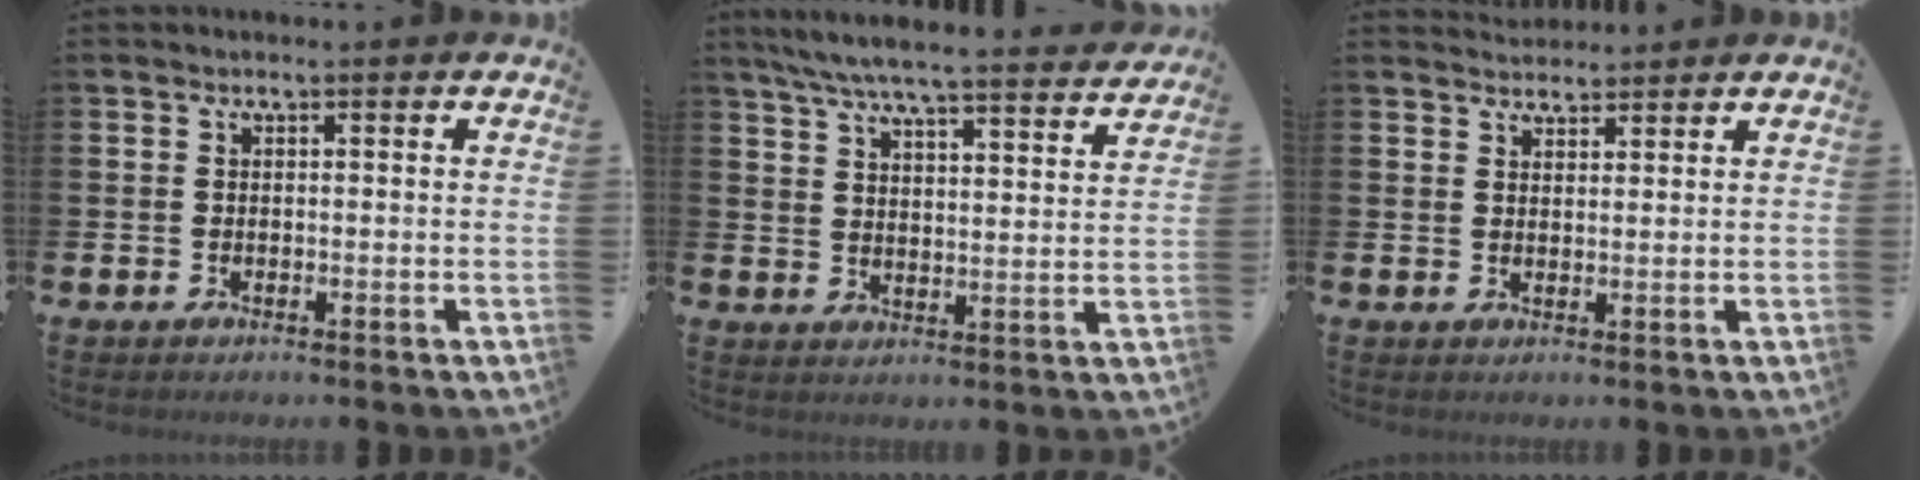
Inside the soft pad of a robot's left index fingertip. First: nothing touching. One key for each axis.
{"total": 6.9, "fx": 6.5, "fy": 0.5, "fz": 2.3, "tx": -0.066, "ty": -0.044, "tz": 0.112}
{"total": 2.8, "fx": 2.7, "fy": 0.7, "fz": -0.1, "tx": 0.002, "ty": -0.011, "tz": 0.048}